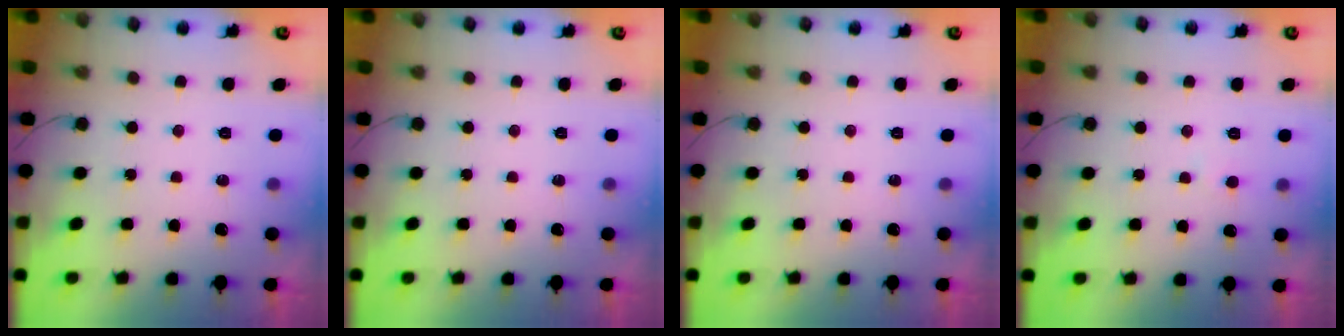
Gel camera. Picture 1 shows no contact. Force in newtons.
{"total": 0.0}
{"total": 0.0}
{"total": 2.0, "press": 2.0, "slide": 0.2}